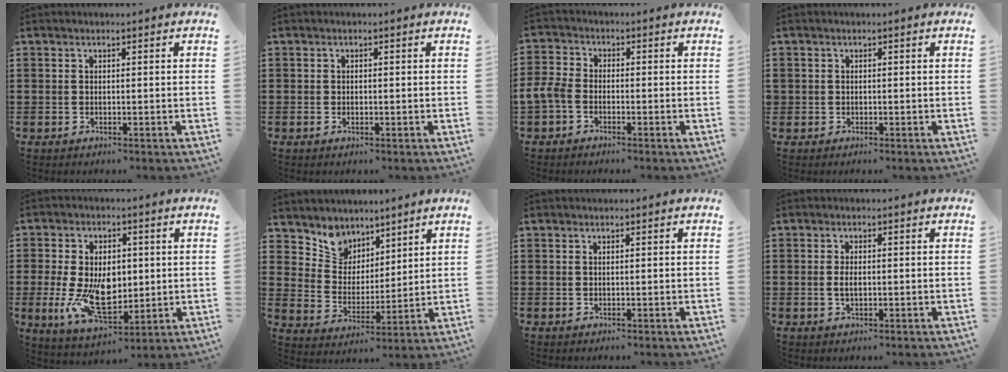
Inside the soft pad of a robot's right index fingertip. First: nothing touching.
{"total": 0.5, "force": [-0.1, 0.4, 0.3], "torque": [-0.009, 0.000, -0.001]}
{"total": 3.3, "force": [-2.0, 1.9, 1.9], "torque": [-0.065, -0.004, -0.047]}
{"total": 0.7, "force": [0.0, 0.7, 0.1], "torque": [-0.003, 0.004, -0.003]}
{"total": 11.4, "force": [-0.3, 6.9, 9.0], "torque": [-0.171, -0.004, -0.004]}
{"total": 6.2, "force": [4.9, 3.8, -0.4], "torque": [-0.036, -0.031, 0.091]}
{"total": 0.0}
{"total": 2.1, "force": [-0.1, 0.9, 1.8], "torque": [-0.044, 0.000, -0.006]}